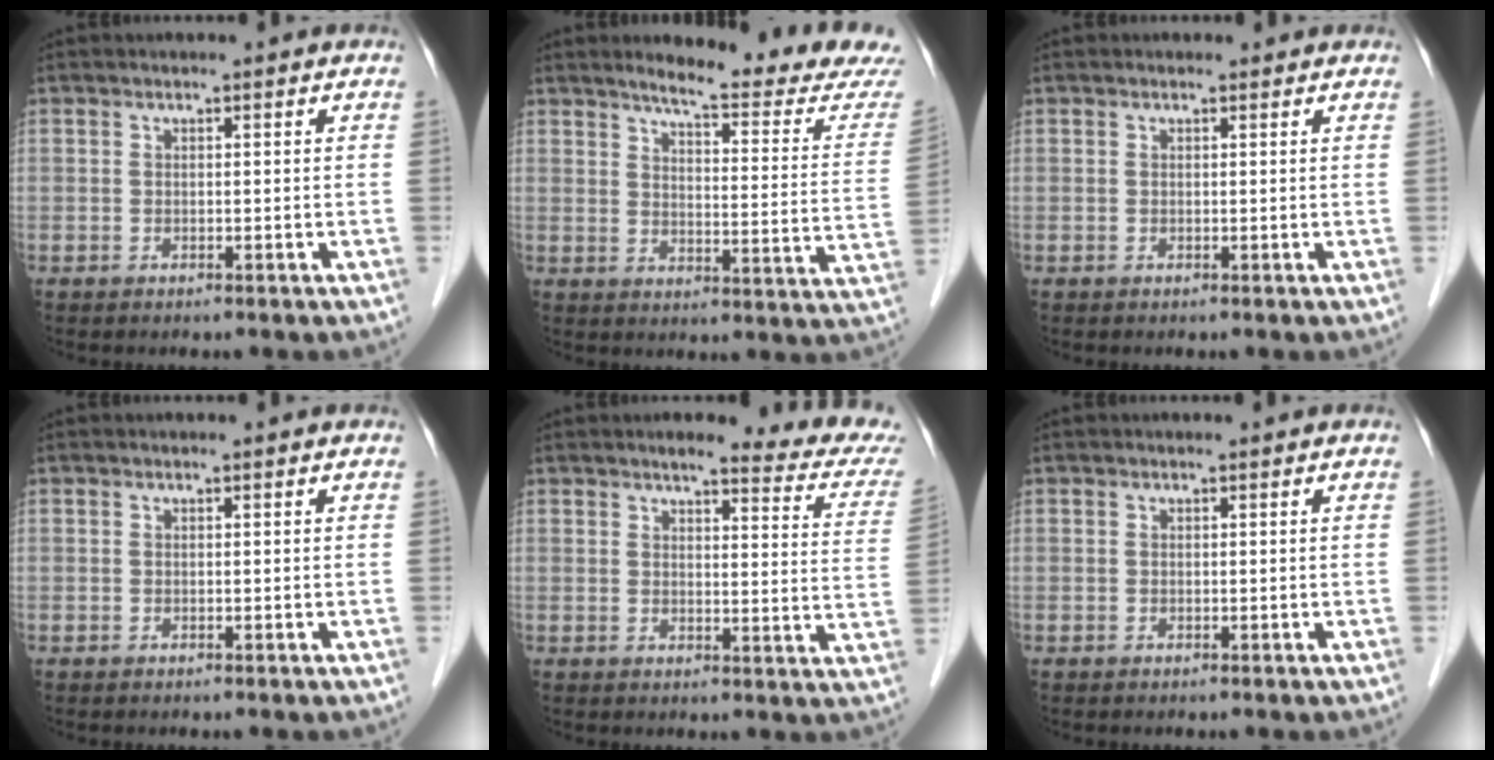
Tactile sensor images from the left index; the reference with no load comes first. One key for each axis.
{"total": 16.2, "fx": 15.2, "fy": -0.3, "fz": 5.6, "tx": -0.075, "ty": -0.079, "tz": 0.177}
{"total": 0.6, "fx": 0.5, "fy": 0.3, "fz": 0.1, "tx": -0.008, "ty": 0.002, "tz": 0.006}
{"total": 0.0}
{"total": 13.0, "fx": 11.8, "fy": 1.4, "fz": 5.4, "tx": -0.047, "ty": -0.036, "tz": 0.109}
{"total": 0.0}